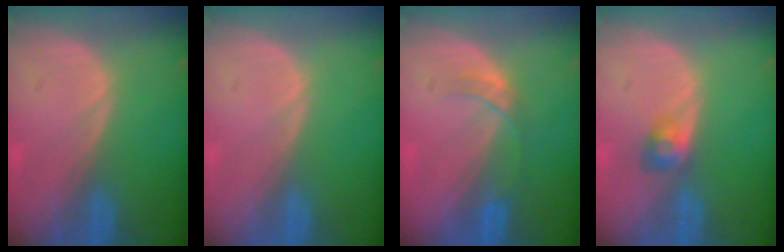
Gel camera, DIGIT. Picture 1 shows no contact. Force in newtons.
{"total": 0.0}
{"total": 3.0, "press": 2.7, "slide": 1.3}
{"total": 3.0, "press": 2.6, "slide": 1.4}